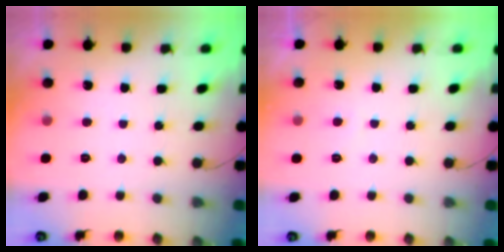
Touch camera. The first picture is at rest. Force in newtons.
{"total": 2.0, "press": 2.0, "slide": 0.6}